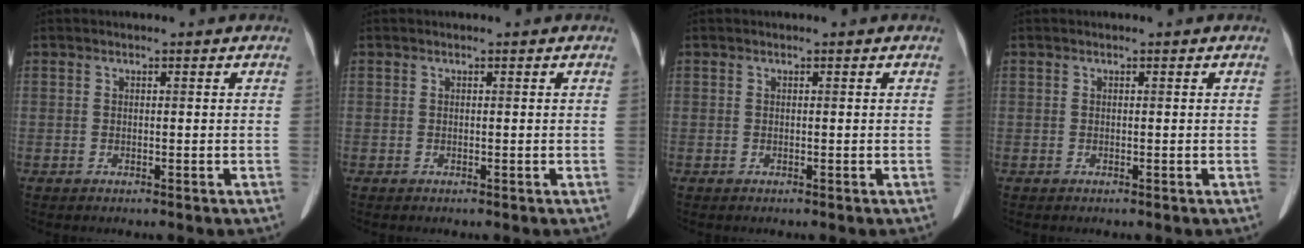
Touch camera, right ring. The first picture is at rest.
{"total": 0.0}
{"total": 0.0}
{"total": 0.0}